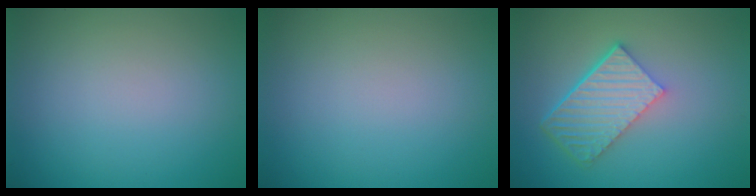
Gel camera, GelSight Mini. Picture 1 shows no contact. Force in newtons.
{"total": 0.0}
{"total": 6.1, "press": 4.2, "slide": 4.4}